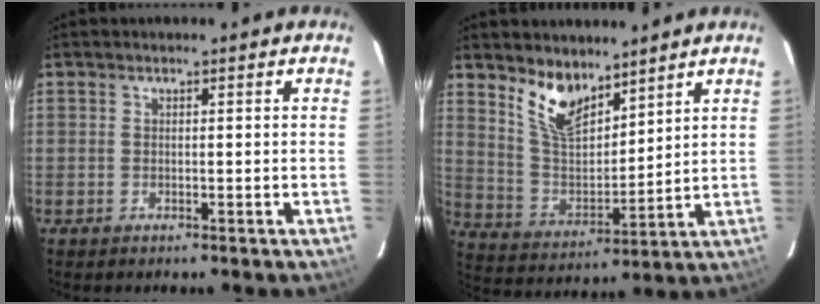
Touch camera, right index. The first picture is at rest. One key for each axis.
{"total": 10.6, "fx": 7.8, "fy": 4.5, "fz": 5.5, "tx": -0.107, "ty": -0.001, "tz": 0.158}